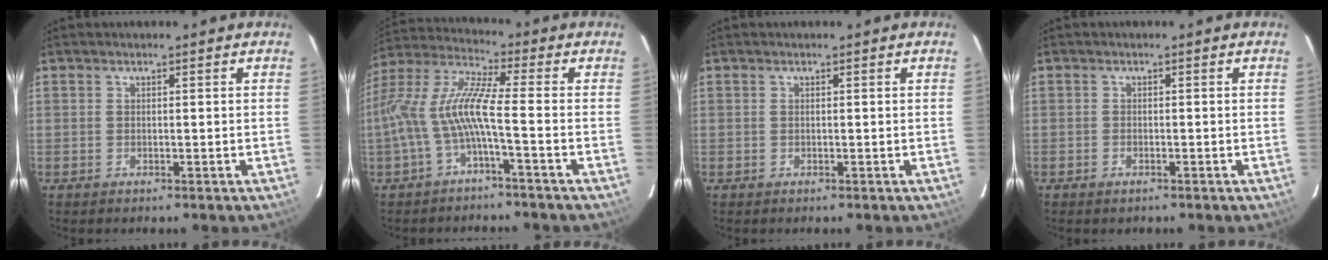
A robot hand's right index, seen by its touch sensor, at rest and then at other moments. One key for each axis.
{"total": 10.6, "fx": -3.5, "fy": 0.9, "fz": 9.9, "tx": -0.216, "ty": 0.008, "tz": -0.070}
{"total": 0.0}
{"total": 1.0, "fx": -0.7, "fy": 0.7, "fz": 0.3, "tx": -0.007, "ty": 0.000, "tz": -0.012}